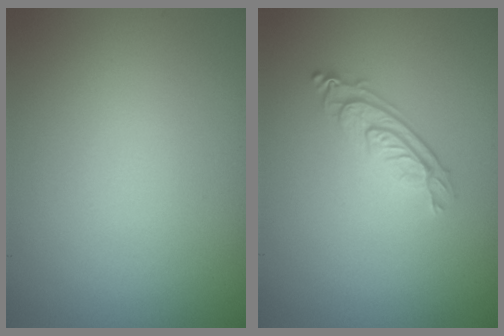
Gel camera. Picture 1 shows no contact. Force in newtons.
{"total": 2.9, "press": 2.0, "slide": 2.0}